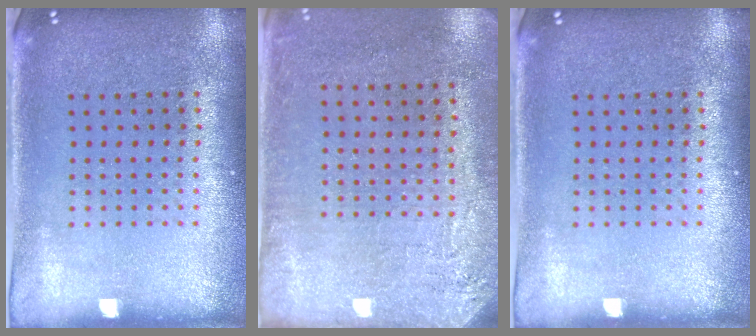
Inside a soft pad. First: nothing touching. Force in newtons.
{"total": 2.7, "press": 2.3, "slide": 1.4}
{"total": 0.0}